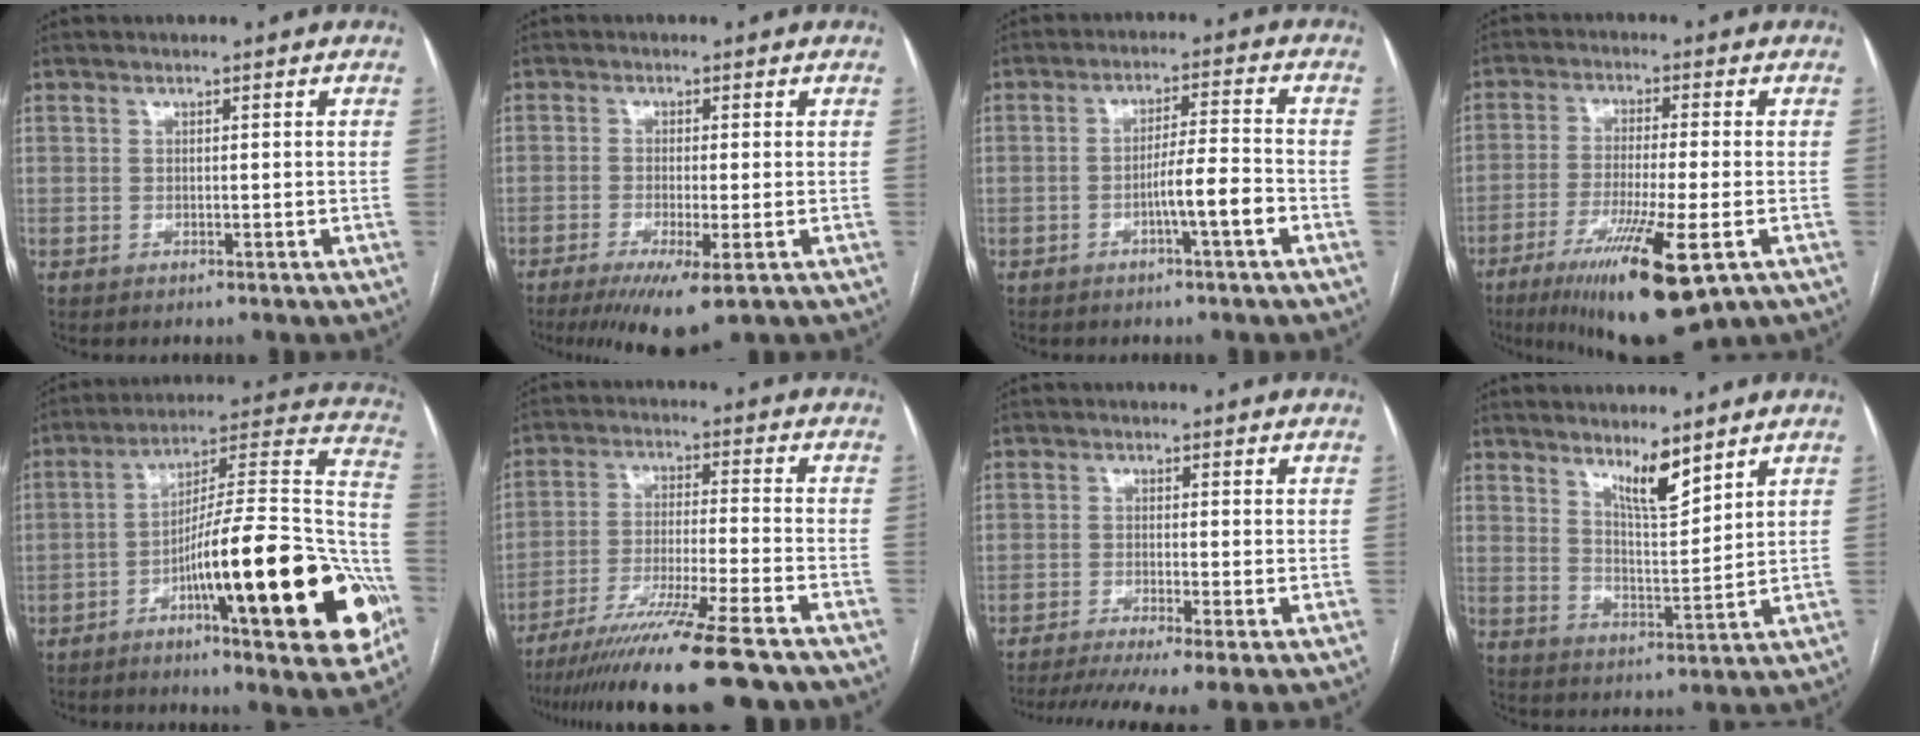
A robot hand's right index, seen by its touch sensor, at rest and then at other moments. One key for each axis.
{"total": 7.3, "fx": -4.0, "fy": 0.7, "fz": 6.1, "tx": -0.101, "ty": -0.021, "tz": -0.063}
{"total": 6.0, "fx": -2.5, "fy": -0.2, "fz": 5.4, "tx": -0.089, "ty": 0.006, "tz": -0.042}
{"total": 15.2, "fx": -7.3, "fy": 1.5, "fz": 13.2, "tx": -0.219, "ty": -0.042, "tz": -0.117}
{"total": 27.2, "fx": -9.8, "fy": 3.6, "fz": 25.1, "tx": -0.293, "ty": 0.010, "tz": -0.140}
{"total": 17.2, "fx": -13.8, "fy": -1.2, "fz": 10.2, "tx": -0.172, "ty": -0.049, "tz": -0.225}
{"total": 9.3, "fx": -6.6, "fy": 0.4, "fz": 6.5, "tx": -0.101, "ty": -0.011, "tz": -0.104}
{"total": 6.3, "fx": 4.8, "fy": 0.9, "fz": 4.0, "tx": -0.072, "ty": -0.015, "tz": 0.085}